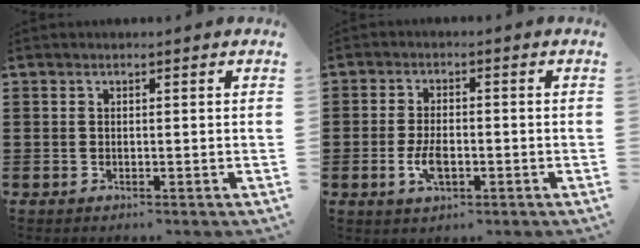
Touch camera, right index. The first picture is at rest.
{"total": 4.3, "force": [-1.3, 2.0, 3.6], "torque": [-0.083, -0.004, -0.028]}